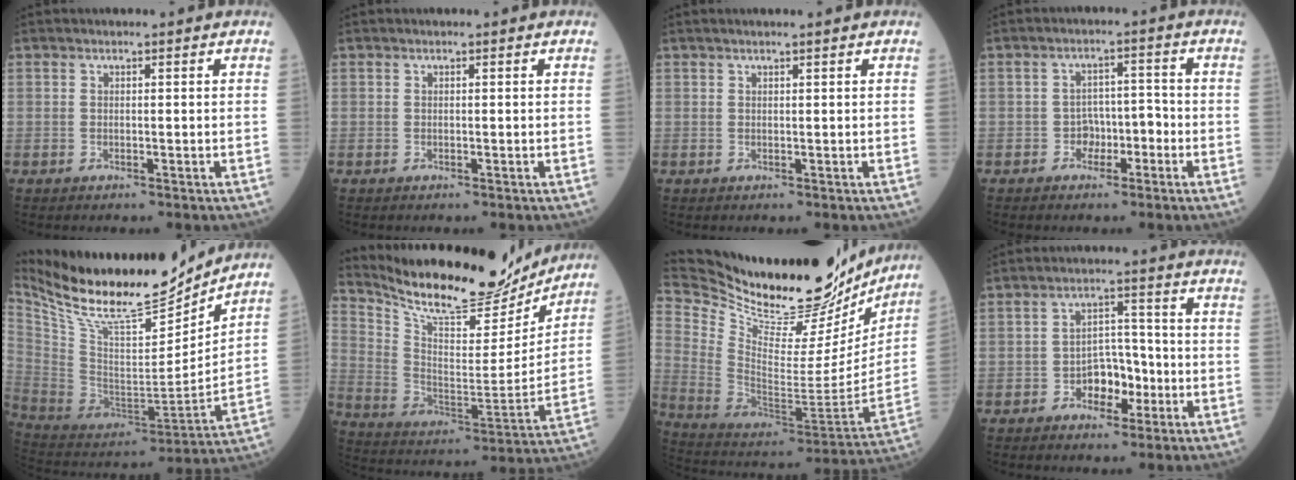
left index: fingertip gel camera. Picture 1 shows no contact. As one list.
[{"total": 0.0}, {"total": 1.3, "force": [1.0, -0.1, 0.8], "torque": [-0.010, 0.008, 0.018]}, {"total": 3.6, "force": [-1.9, 2.4, 2.0], "torque": [-0.026, 0.014, -0.034]}, {"total": 22.0, "force": [19.1, 3.7, 10.1], "torque": [-0.196, -0.027, 0.330]}, {"total": 20.5, "force": [18.7, 4.6, 6.9], "torque": [-0.138, -0.026, 0.294]}, {"total": 32.5, "force": [28.1, 7.2, 14.6], "torque": [-0.257, -0.060, 0.408]}, {"total": 5.6, "force": [-2.5, 3.4, 3.7], "torque": [-0.058, 0.016, -0.043]}]